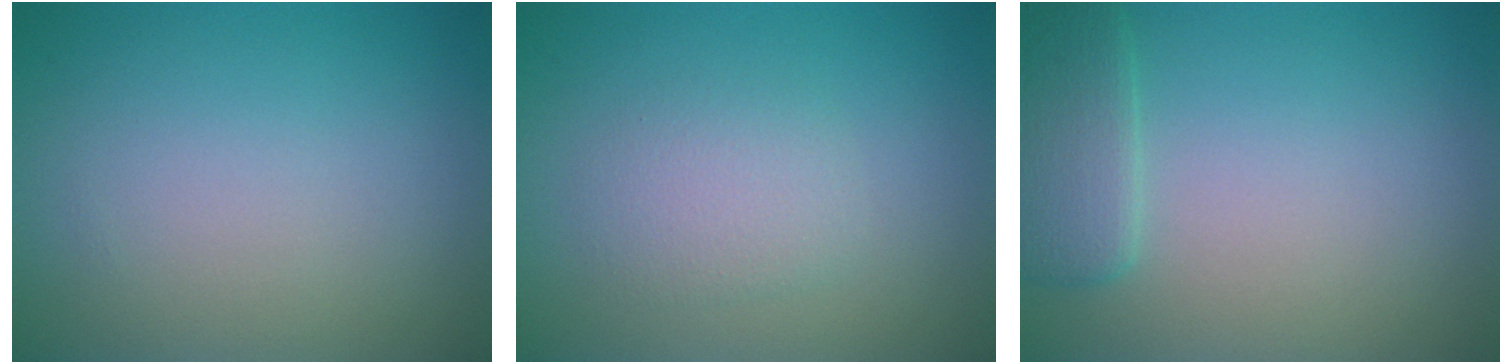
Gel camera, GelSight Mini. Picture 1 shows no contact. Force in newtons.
{"total": 2.1, "press": 2.1, "slide": 0.0}
{"total": 2.9, "press": 2.8, "slide": 0.2}